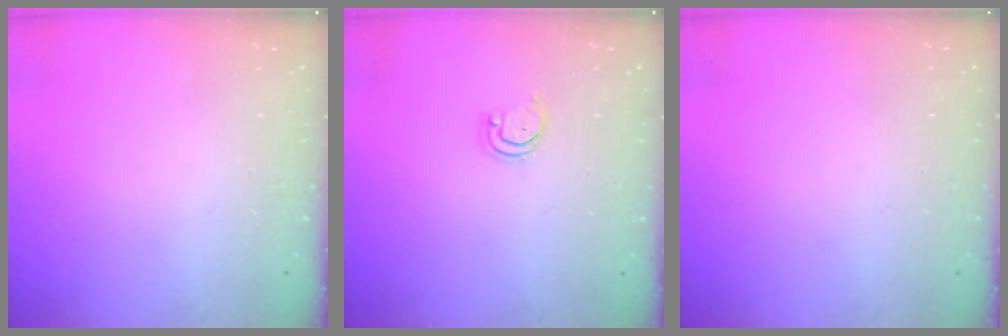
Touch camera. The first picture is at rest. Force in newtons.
{"total": 2.3, "press": 2.3, "slide": 0.1}
{"total": 0.0}